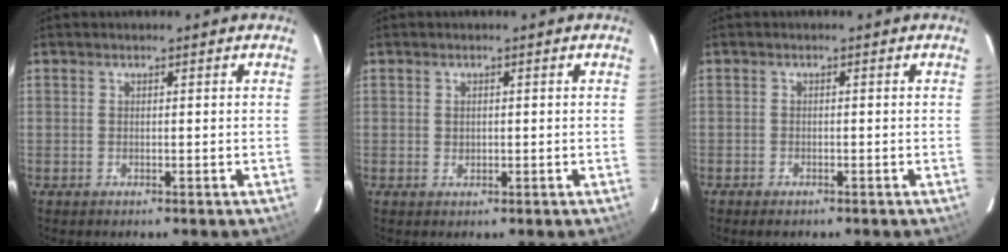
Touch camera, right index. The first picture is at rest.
{"total": 0.9, "force": [0.1, 0.8, 0.3], "torque": [-0.001, 0.001, 0.002]}
{"total": 1.6, "force": [-1.2, 0.9, 0.5], "torque": [-0.016, -0.002, -0.023]}